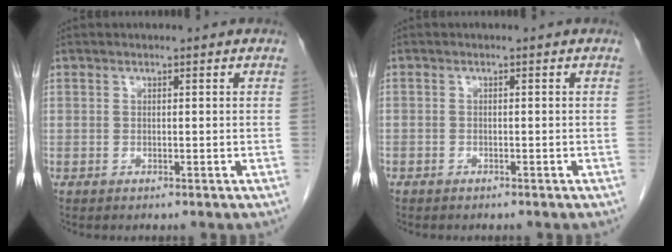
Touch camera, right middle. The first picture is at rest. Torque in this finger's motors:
{"motor_torque": [0.30, -0.34, -0.02, -0.18]}